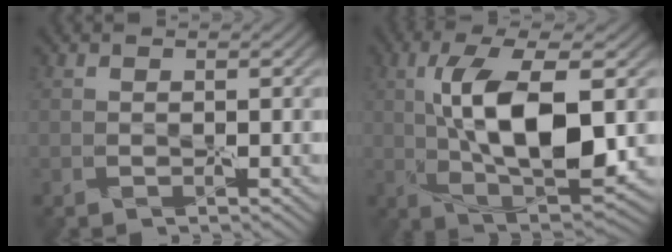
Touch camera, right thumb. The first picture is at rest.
{"total": 10.8, "force": [1.6, 4.1, 9.9], "torque": [-0.173, 0.007, 0.030]}